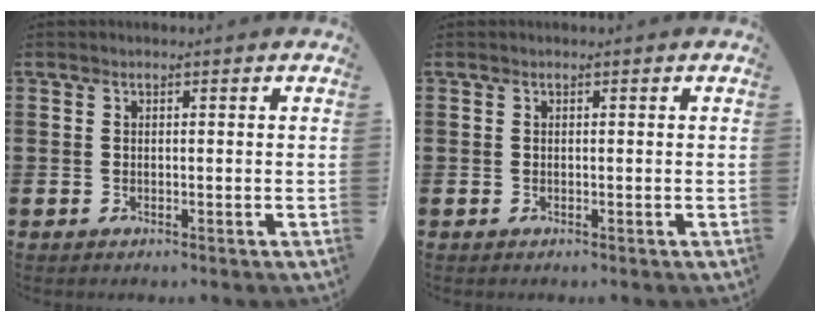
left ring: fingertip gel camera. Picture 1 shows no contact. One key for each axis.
{"total": 0.0}